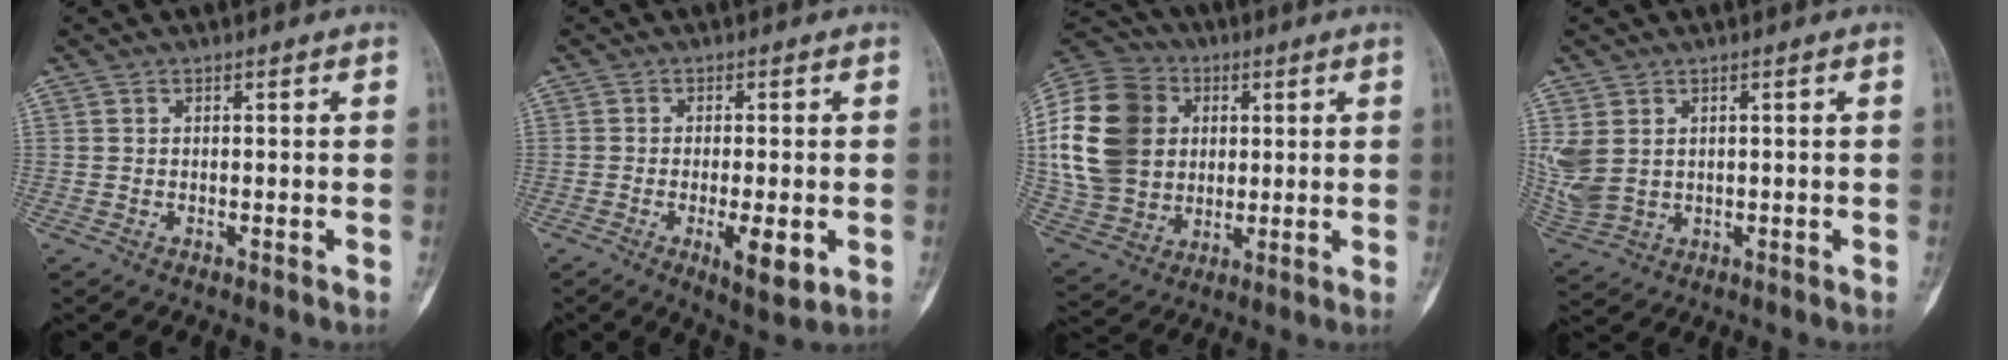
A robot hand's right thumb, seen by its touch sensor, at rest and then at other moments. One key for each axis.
{"total": 6.5, "fx": -1.9, "fy": 2.0, "fz": 5.9, "tx": -0.090, "ty": -0.013, "tz": -0.026}
{"total": 21.4, "fx": 3.6, "fy": 17.1, "fz": 12.3, "tx": -0.240, "ty": 0.012, "tz": 0.073}
{"total": 7.2, "fx": 1.4, "fy": 5.2, "fz": 4.7, "tx": -0.119, "ty": -0.004, "tz": 0.047}